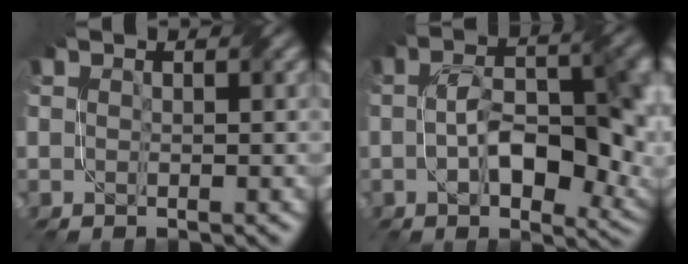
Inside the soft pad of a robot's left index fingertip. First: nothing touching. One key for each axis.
{"total": 11.0, "fx": -1.0, "fy": 5.2, "fz": 9.6, "tx": -0.145, "ty": 0.003, "tz": -0.015}